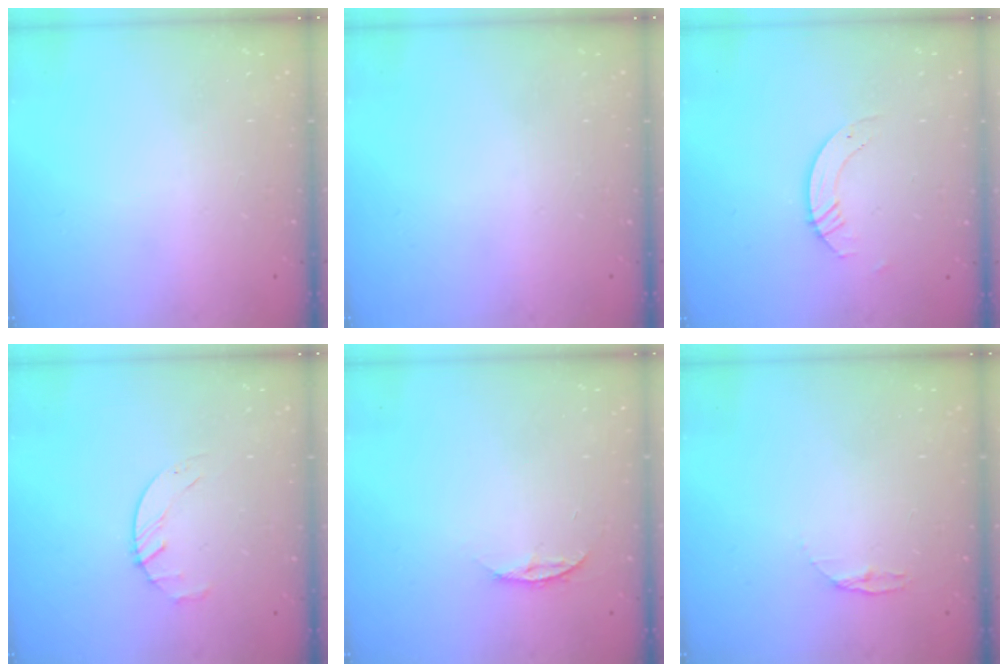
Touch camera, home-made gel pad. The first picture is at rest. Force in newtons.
{"total": 0.0}
{"total": 3.6, "press": 3.6, "slide": 0.3}
{"total": 2.7, "press": 2.6, "slide": 0.3}
{"total": 4.4, "press": 4.4, "slide": 0.5}
{"total": 3.8, "press": 3.7, "slide": 0.4}